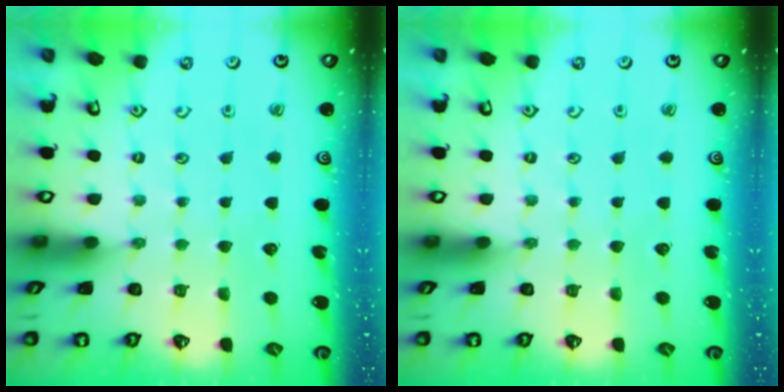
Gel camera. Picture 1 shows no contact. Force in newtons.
{"total": 0.0}